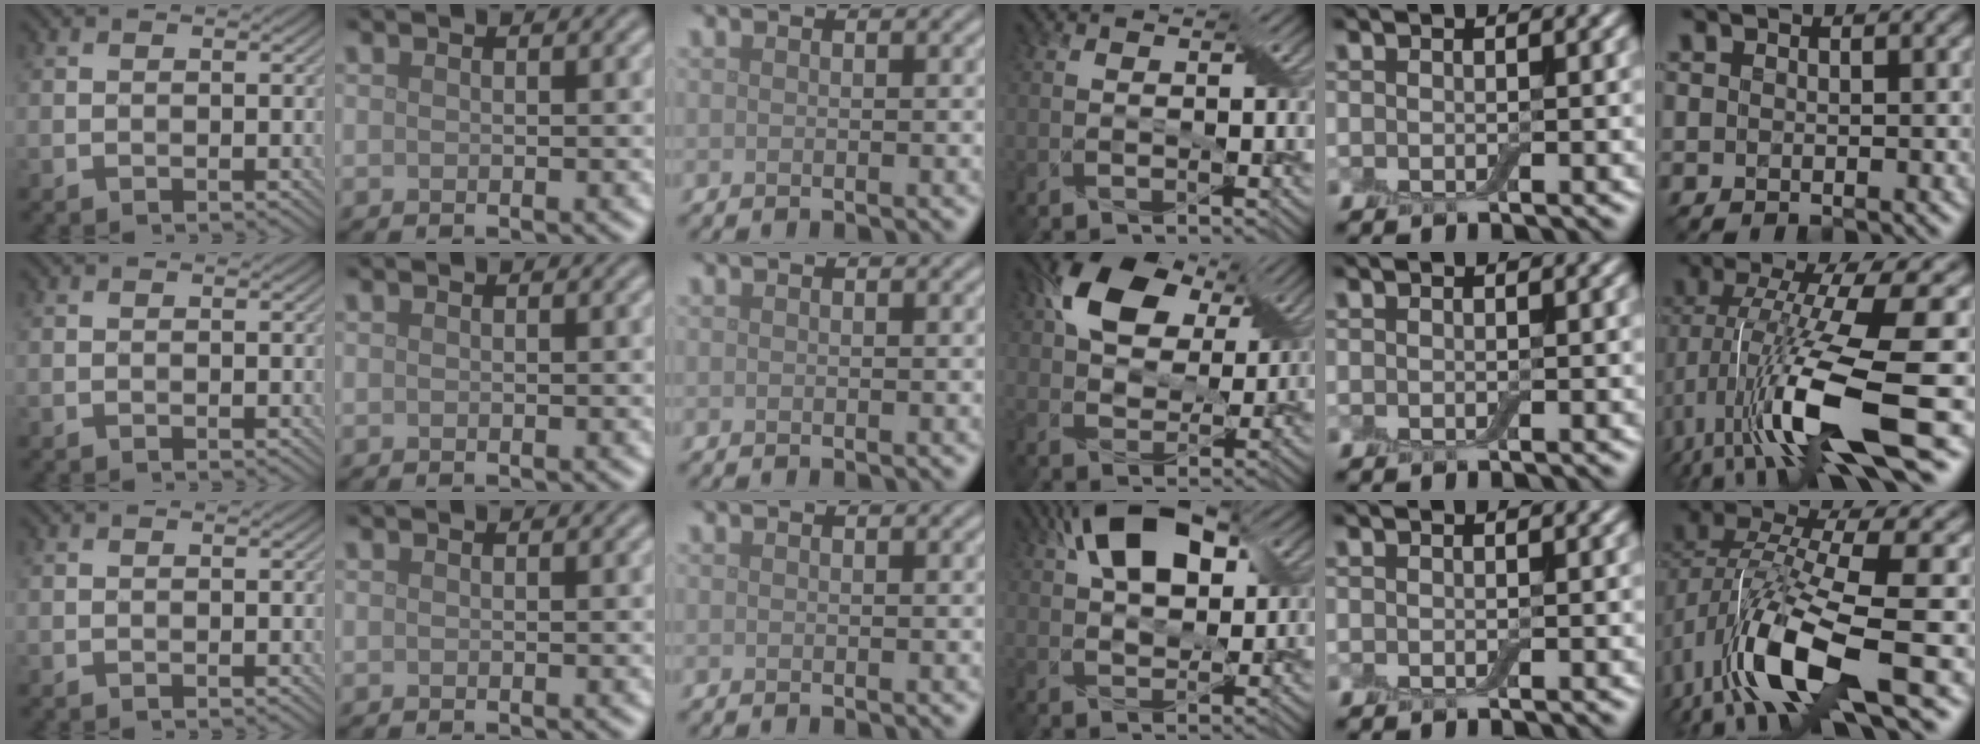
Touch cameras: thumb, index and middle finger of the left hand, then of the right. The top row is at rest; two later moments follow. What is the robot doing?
{"motion": "close", "object": "airpods case & airpods"}